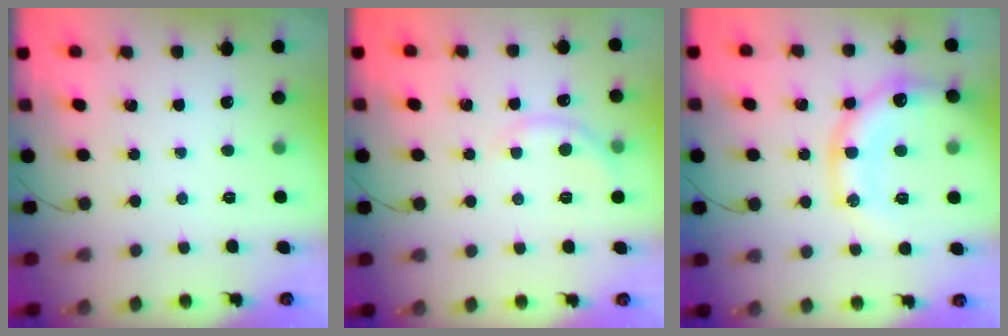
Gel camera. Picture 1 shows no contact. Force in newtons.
{"total": 3.3, "press": 3.1, "slide": 1.2}
{"total": 16.2, "press": 16.0, "slide": 2.6}